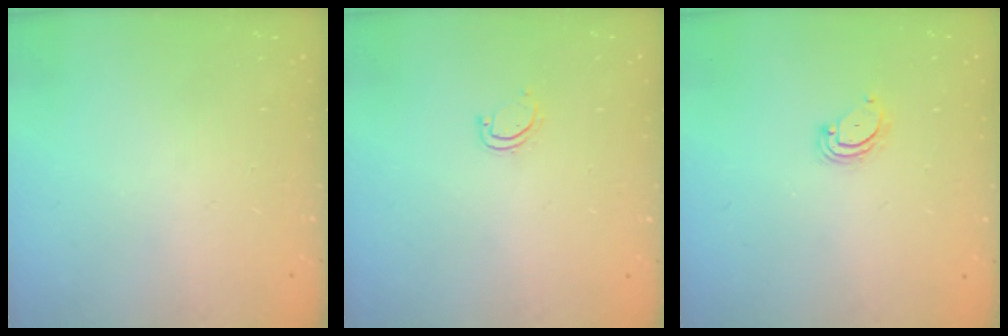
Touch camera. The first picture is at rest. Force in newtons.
{"total": 4.1, "press": 4.1, "slide": 0.3}
{"total": 2.3, "press": 2.3, "slide": 0.2}